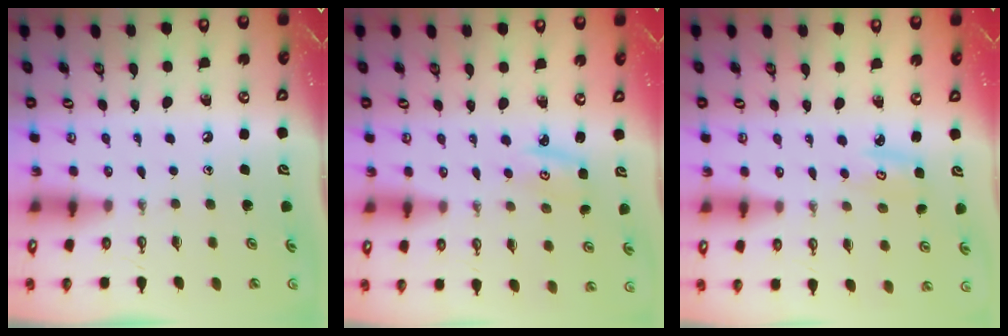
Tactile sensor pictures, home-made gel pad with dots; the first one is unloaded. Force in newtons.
{"total": 3.4, "press": 3.4, "slide": 0.4}
{"total": 2.8, "press": 2.8, "slide": 0.3}